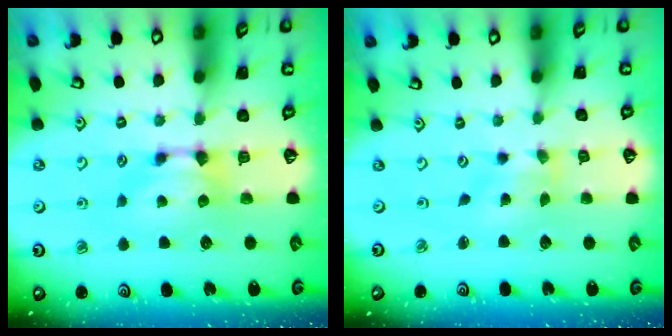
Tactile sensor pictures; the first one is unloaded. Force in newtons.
{"total": 2.7, "press": 2.4, "slide": 1.1}